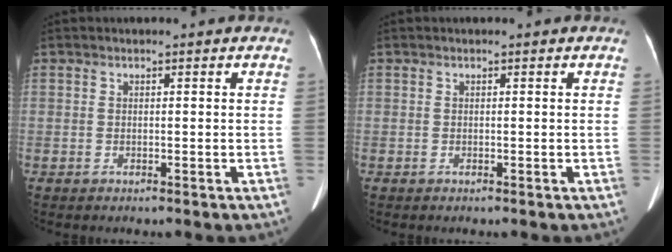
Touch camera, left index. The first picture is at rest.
{"total": 0.0}